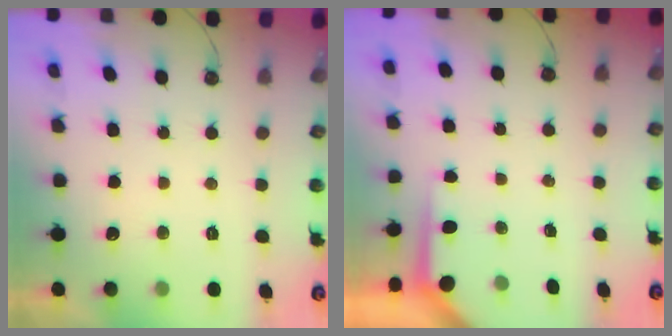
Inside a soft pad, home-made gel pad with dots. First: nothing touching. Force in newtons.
{"total": 3.7, "press": 3.6, "slide": 0.3}